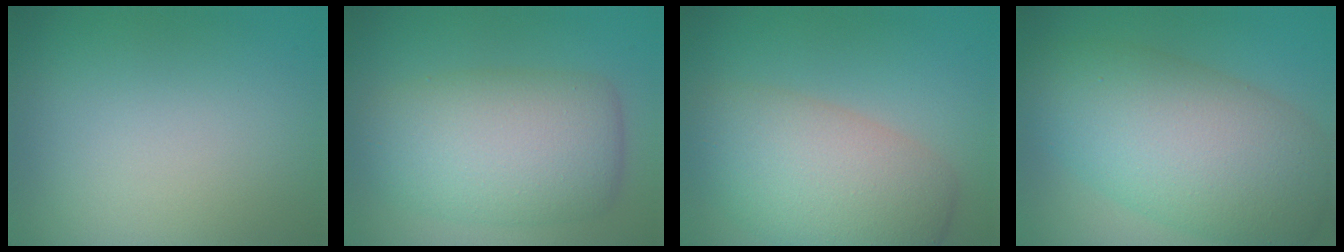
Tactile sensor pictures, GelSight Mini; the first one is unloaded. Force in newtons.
{"total": 8.6, "press": 8.6, "slide": 0.4}
{"total": 8.1, "press": 8.1, "slide": 0.3}
{"total": 10.5, "press": 10.5, "slide": 0.2}